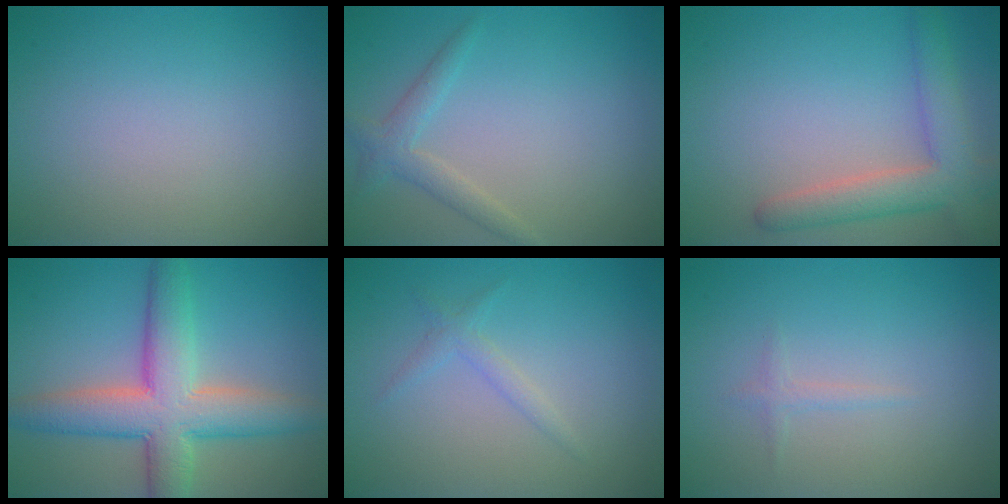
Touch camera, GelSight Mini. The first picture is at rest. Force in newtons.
{"total": 2.0, "press": 2.0, "slide": 0.1}
{"total": 4.7, "press": 4.6, "slide": 0.5}
{"total": 8.0, "press": 8.0, "slide": 0.7}
{"total": 1.3, "press": 1.3, "slide": 0.0}
{"total": 0.8, "press": 0.8, "slide": 0.1}